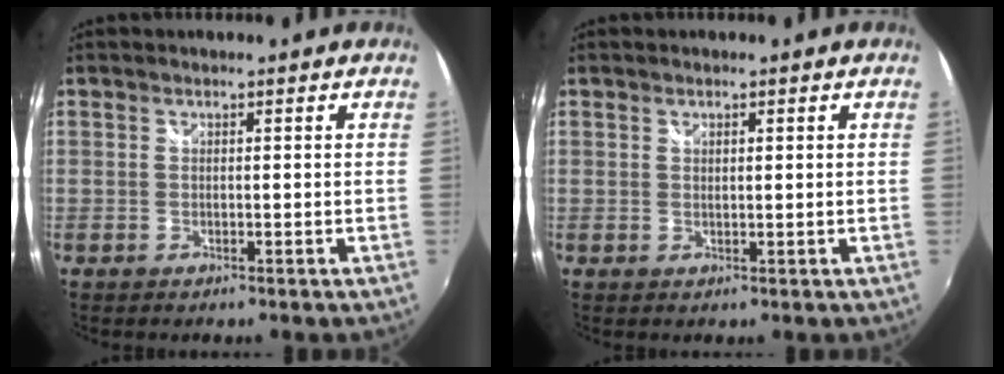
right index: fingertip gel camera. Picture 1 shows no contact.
{"total": 1.0, "force": [0.5, 0.3, 0.7], "torque": [-0.011, 0.002, 0.009]}